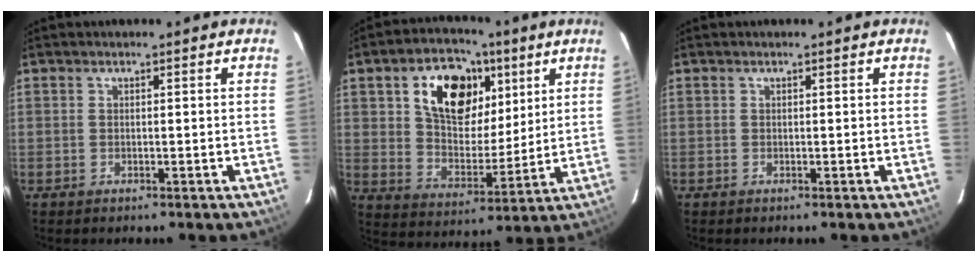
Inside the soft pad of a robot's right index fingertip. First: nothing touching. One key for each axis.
{"total": 16.5, "fx": 7.2, "fy": 10.3, "fz": 10.7, "tx": -0.185, "ty": 0.022, "tz": 0.127}
{"total": 0.0}